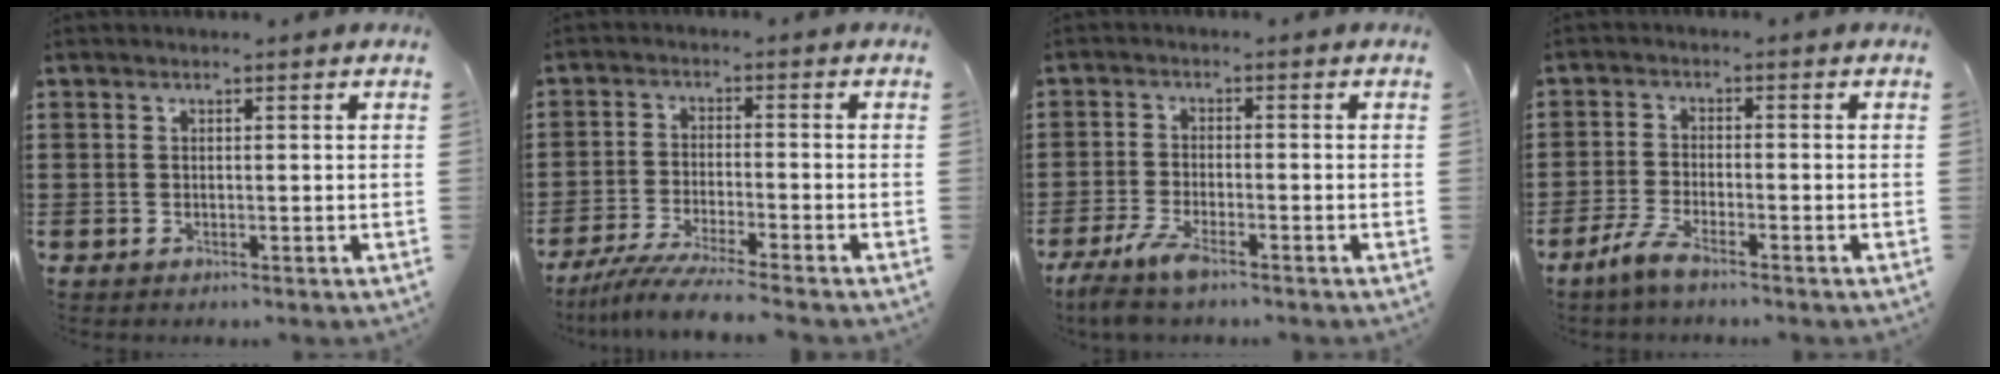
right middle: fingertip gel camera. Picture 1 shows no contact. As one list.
[{"total": 5.1, "force": [-4.6, -0.6, 2.1], "torque": [-0.055, -0.025, -0.092]}, {"total": 4.5, "force": [-3.4, 0.6, 2.9], "torque": [-0.075, -0.014, -0.069]}, {"total": 3.5, "force": [-2.6, 0.2, 2.3], "torque": [-0.068, -0.011, -0.056]}]